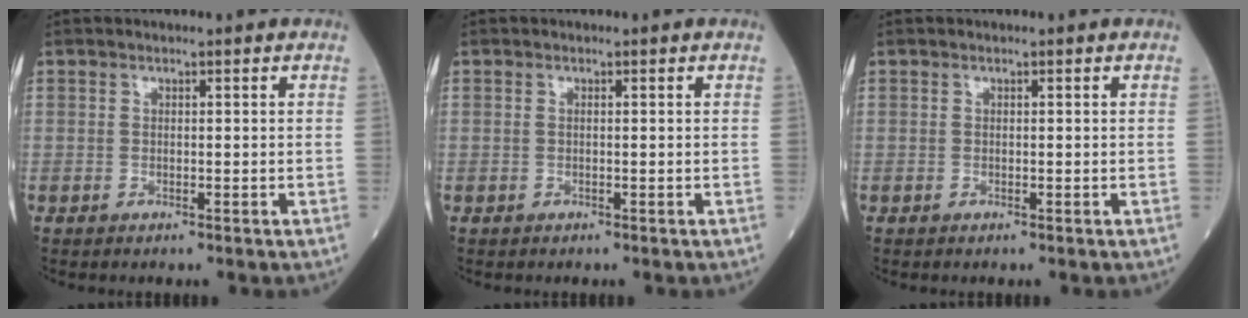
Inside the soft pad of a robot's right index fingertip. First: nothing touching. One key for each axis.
{"total": 0.0}
{"total": 0.0}